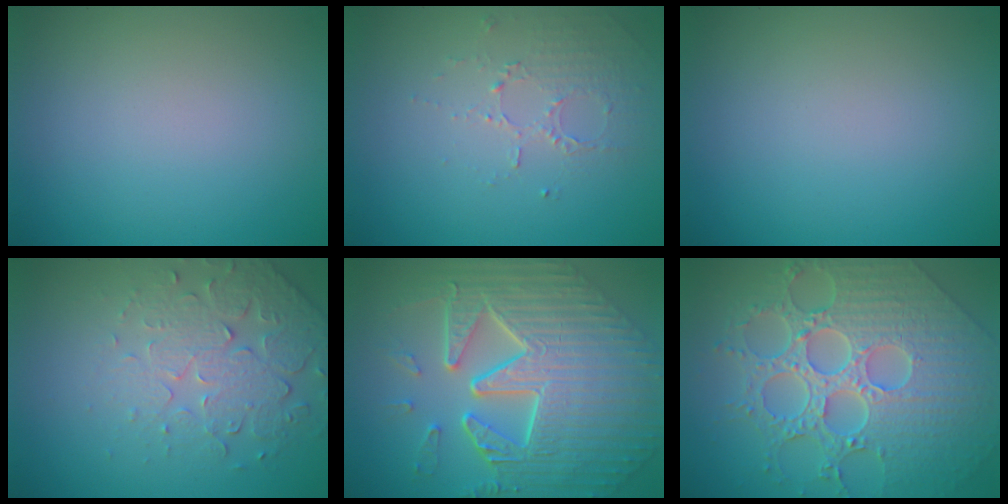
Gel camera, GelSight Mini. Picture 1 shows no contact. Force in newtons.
{"total": 1.6, "press": 1.0, "slide": 1.3}
{"total": 0.0}
{"total": 5.1, "press": 3.7, "slide": 3.5}
{"total": 10.8, "press": 7.4, "slide": 7.9}
{"total": 9.8, "press": 7.2, "slide": 6.6}